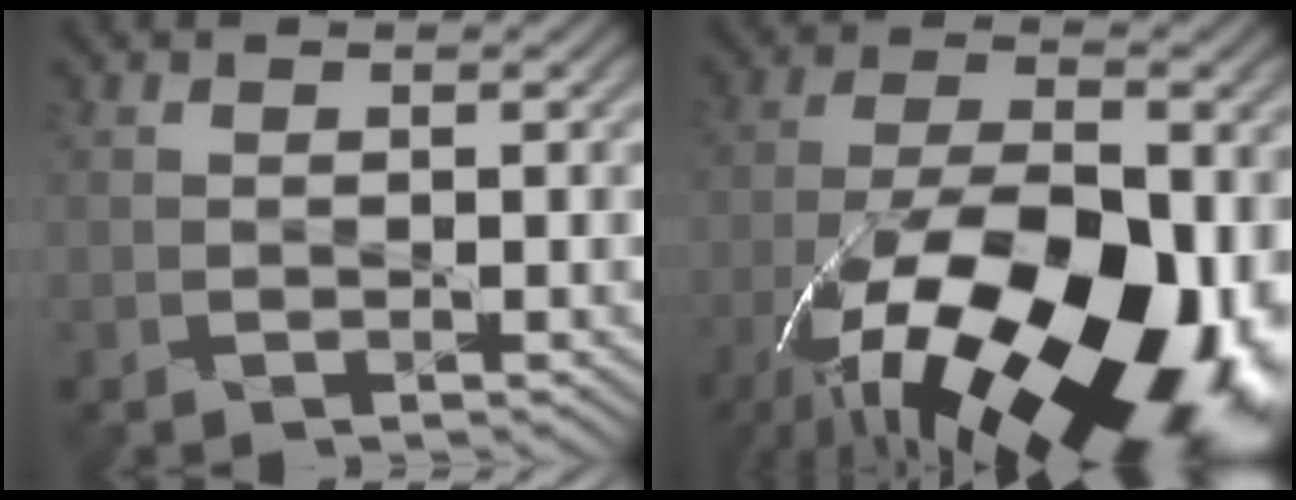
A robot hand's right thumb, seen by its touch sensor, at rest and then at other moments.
{"total": 22.6, "force": [-10.5, 10.2, 17.3], "torque": [-0.267, -0.058, -0.147]}